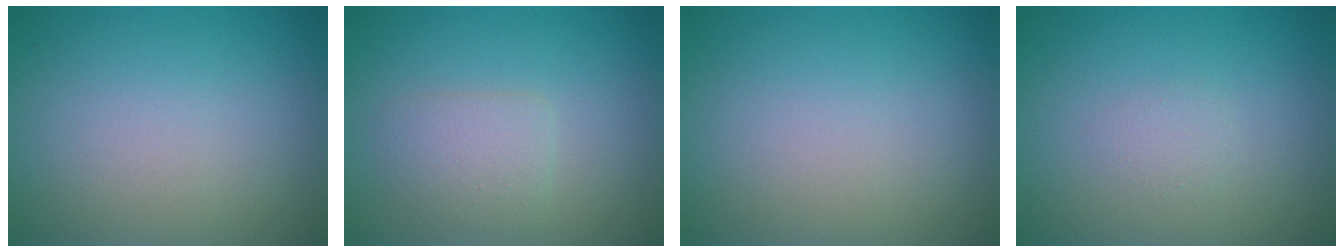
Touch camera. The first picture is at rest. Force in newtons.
{"total": 2.2, "press": 2.2, "slide": 0.1}
{"total": 0.0}
{"total": 0.8, "press": 0.8, "slide": 0.1}